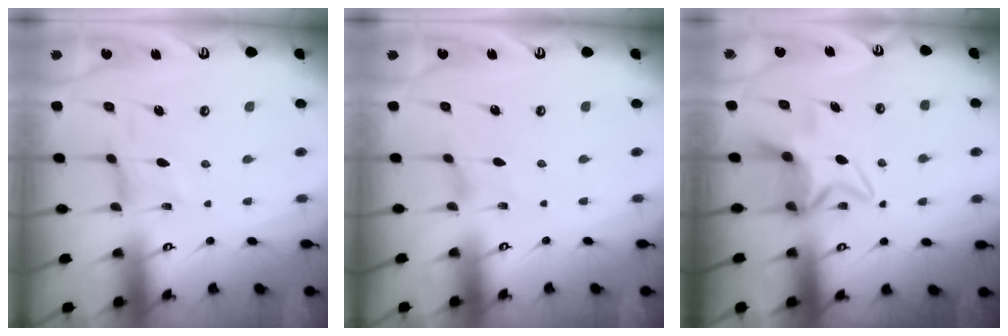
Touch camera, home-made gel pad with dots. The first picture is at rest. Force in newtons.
{"total": 0.0}
{"total": 6.8, "press": 6.8, "slide": 1.0}